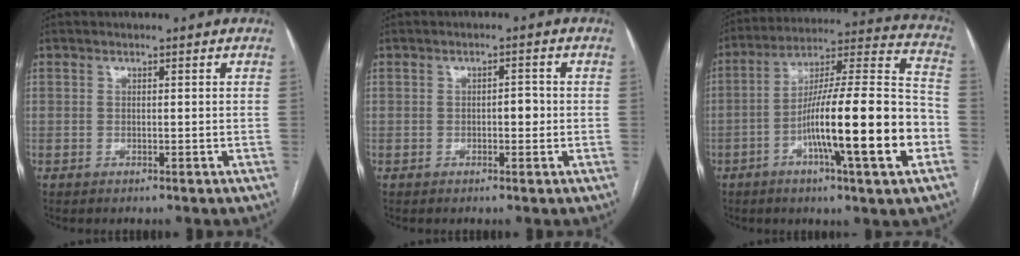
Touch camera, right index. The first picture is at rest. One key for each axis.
{"total": 2.2, "fx": -0.2, "fy": 1.1, "fz": 1.9, "tx": -0.023, "ty": 0.005, "tz": -0.002}
{"total": 20.7, "fx": -6.3, "fy": 1.3, "fz": 19.7, "tx": -0.301, "ty": 0.006, "tz": -0.101}